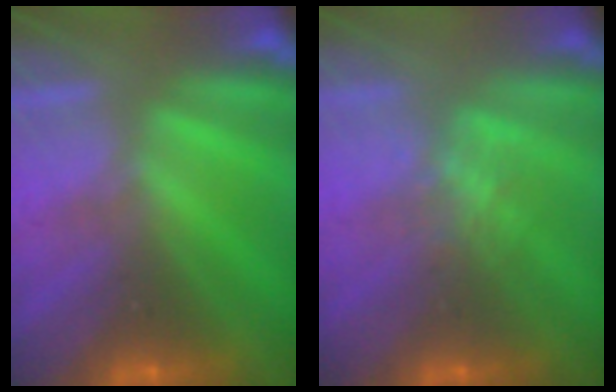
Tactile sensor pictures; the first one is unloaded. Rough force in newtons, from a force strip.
{"total": 2.2}